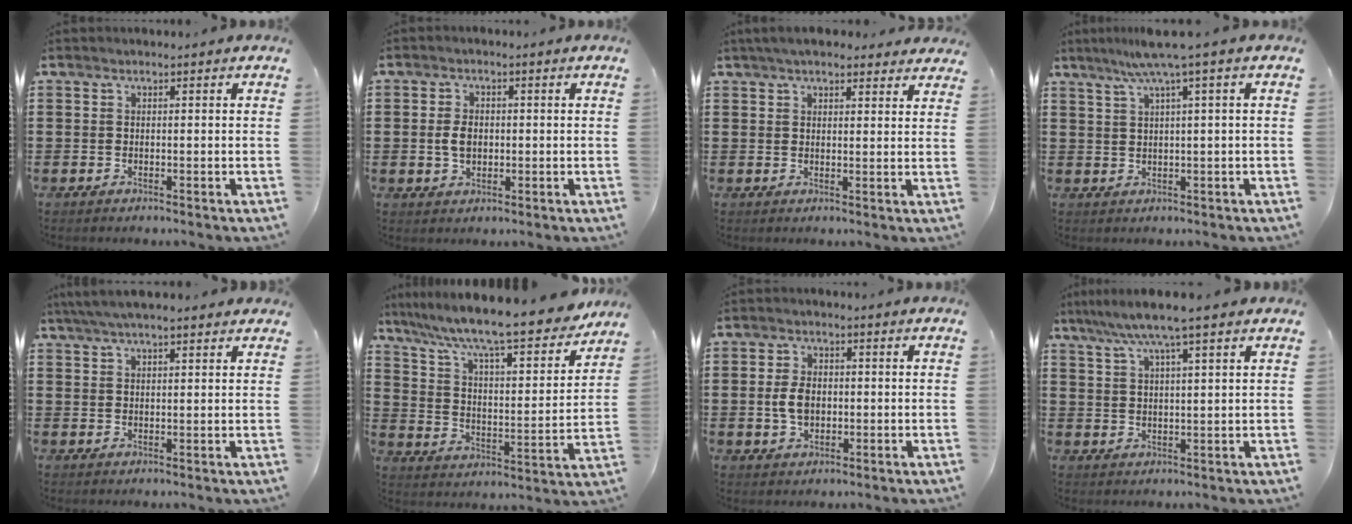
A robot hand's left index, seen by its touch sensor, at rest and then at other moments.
{"total": 3.4, "force": [0.0, 2.2, 2.6], "torque": [-0.059, 0.004, -0.004]}
{"total": 4.1, "force": [3.7, 0.9, 1.6], "torque": [-0.040, -0.002, 0.068]}
{"total": 5.1, "force": [2.4, -0.7, 4.4], "torque": [-0.088, -0.005, 0.039]}
{"total": 4.2, "force": [3.5, 0.6, 2.3], "torque": [-0.053, 0.002, 0.063]}
{"total": 9.8, "force": [8.6, 0.3, 4.7], "torque": [-0.118, -0.063, 0.138]}
{"total": 4.5, "force": [-0.2, 2.9, 3.4], "torque": [-0.083, 0.004, -0.009]}
{"total": 6.5, "force": [4.8, 0.1, 4.3], "torque": [-0.096, -0.009, 0.083]}